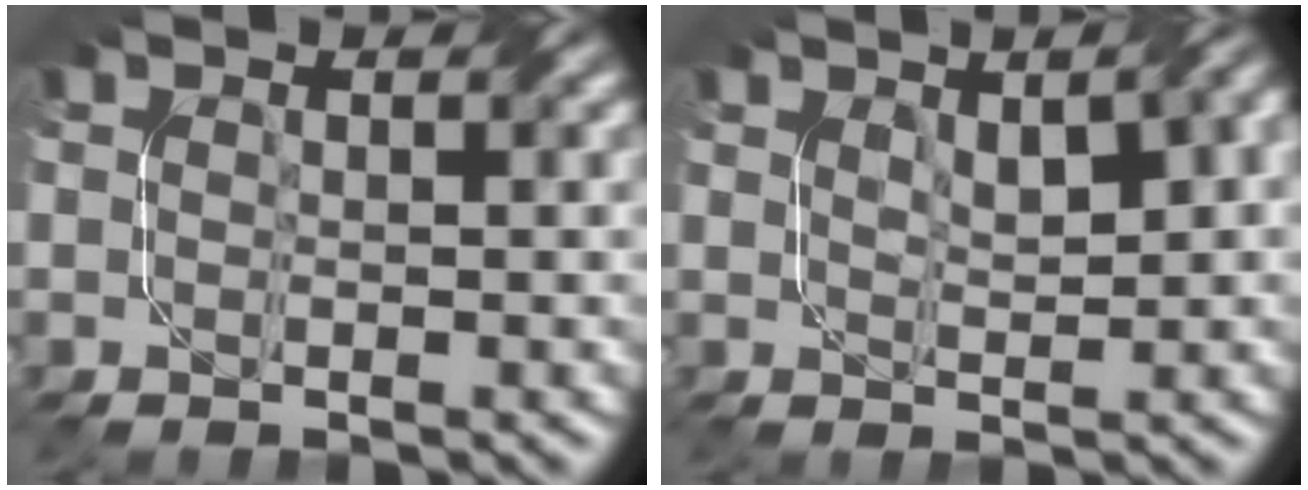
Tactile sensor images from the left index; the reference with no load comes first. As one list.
[{"total": 4.9, "force": [1.9, 1.8, 4.1], "torque": [-0.060, 0.006, 0.032]}]